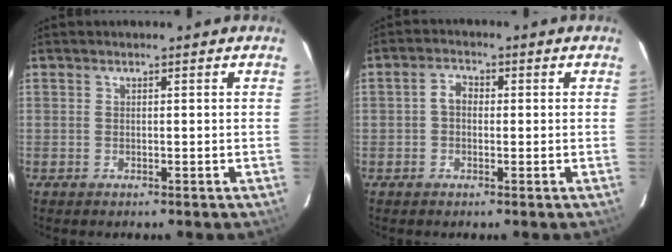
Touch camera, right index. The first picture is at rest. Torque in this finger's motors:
{"motor_torque": [0.50, 0.00, 0.23, 0.05]}